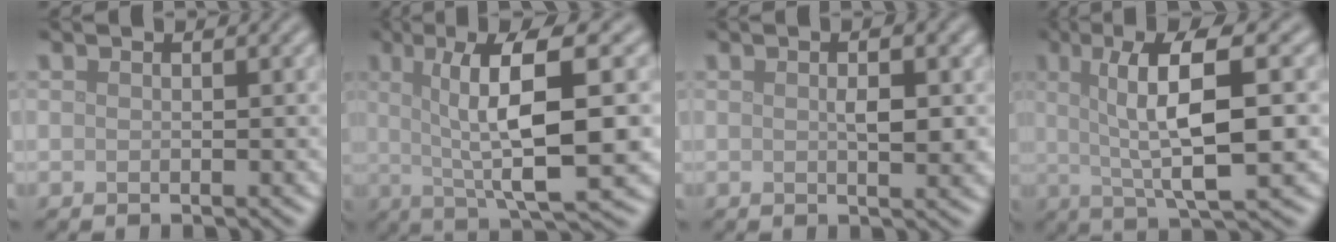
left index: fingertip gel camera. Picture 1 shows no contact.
{"total": 10.1, "force": [1.1, 2.3, 9.8], "torque": [-0.142, 0.002, 0.023]}
{"total": 2.5, "force": [0.4, 0.7, 2.4], "torque": [-0.040, -0.001, 0.006]}
{"total": 8.9, "force": [1.2, 2.1, 8.5], "torque": [-0.129, 0.005, 0.022]}